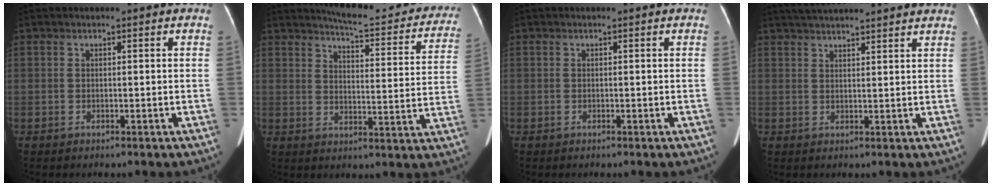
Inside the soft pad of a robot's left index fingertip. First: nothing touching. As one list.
[{"total": 18.7, "force": [17.0, 3.6, 6.8], "torque": [-0.070, -0.041, 0.193]}, {"total": 0.0}, {"total": 13.0, "force": [12.0, 0.5, 5.1], "torque": [-0.087, 0.034, 0.161]}]